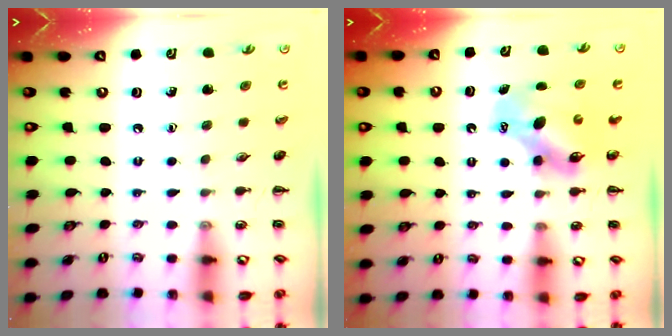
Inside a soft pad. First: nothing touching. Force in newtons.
{"total": 8.8, "press": 8.6, "slide": 1.6}